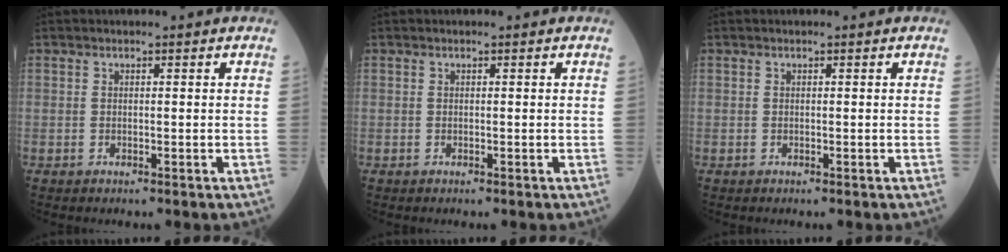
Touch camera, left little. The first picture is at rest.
{"total": 0.0}
{"total": 0.0}